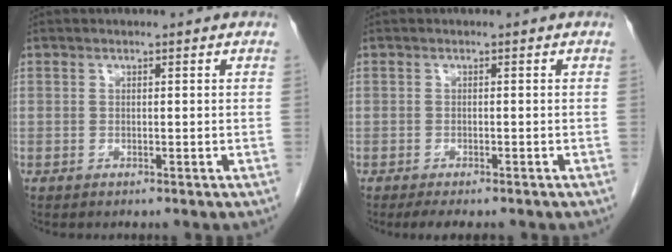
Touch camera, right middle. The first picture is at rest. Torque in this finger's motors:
{"motor_torque": [0.23, -0.06, 0.01, 0.01]}